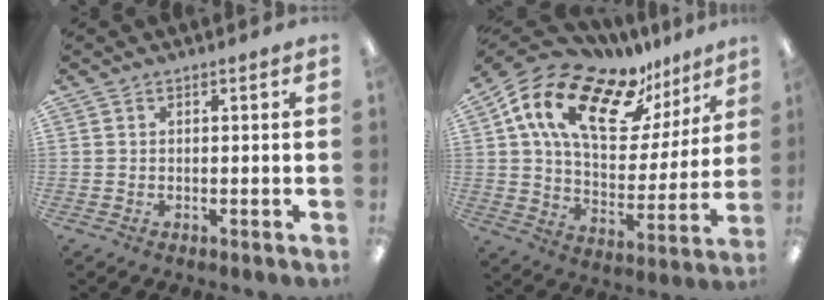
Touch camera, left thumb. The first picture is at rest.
{"total": 19.4, "force": [12.0, 9.6, 11.9], "torque": [-0.214, -0.061, 0.212]}